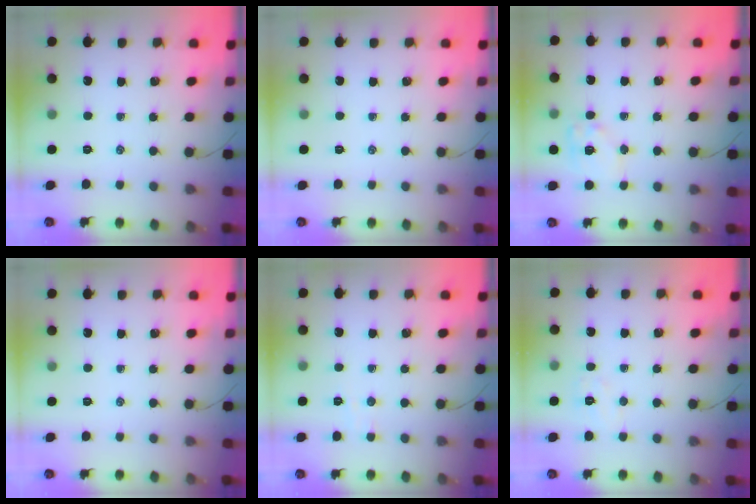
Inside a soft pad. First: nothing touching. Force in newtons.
{"total": 0.0}
{"total": 9.8, "press": 9.7, "slide": 1.3}
{"total": 0.0}
{"total": 2.4, "press": 2.3, "slide": 0.6}
{"total": 5.3, "press": 5.2, "slide": 1.1}